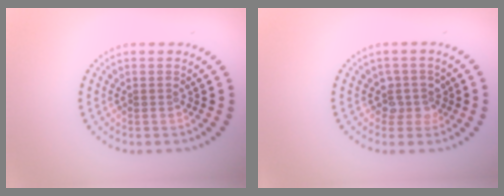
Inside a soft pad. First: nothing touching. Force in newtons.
{"total": 2.0, "press": 1.6, "slide": 1.2}